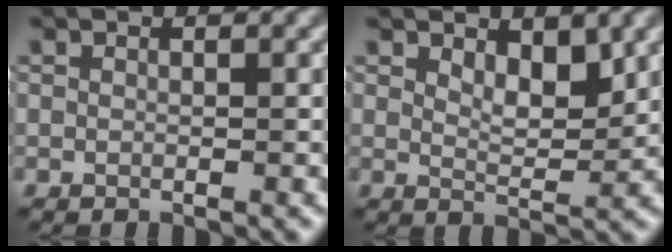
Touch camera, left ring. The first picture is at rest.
{"total": 3.3, "force": [1.7, 1.4, 2.4], "torque": [-0.041, -0.008, 0.030]}